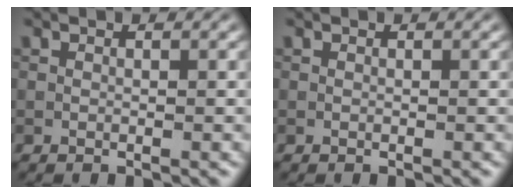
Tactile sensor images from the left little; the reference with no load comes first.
{"total": 0.0}